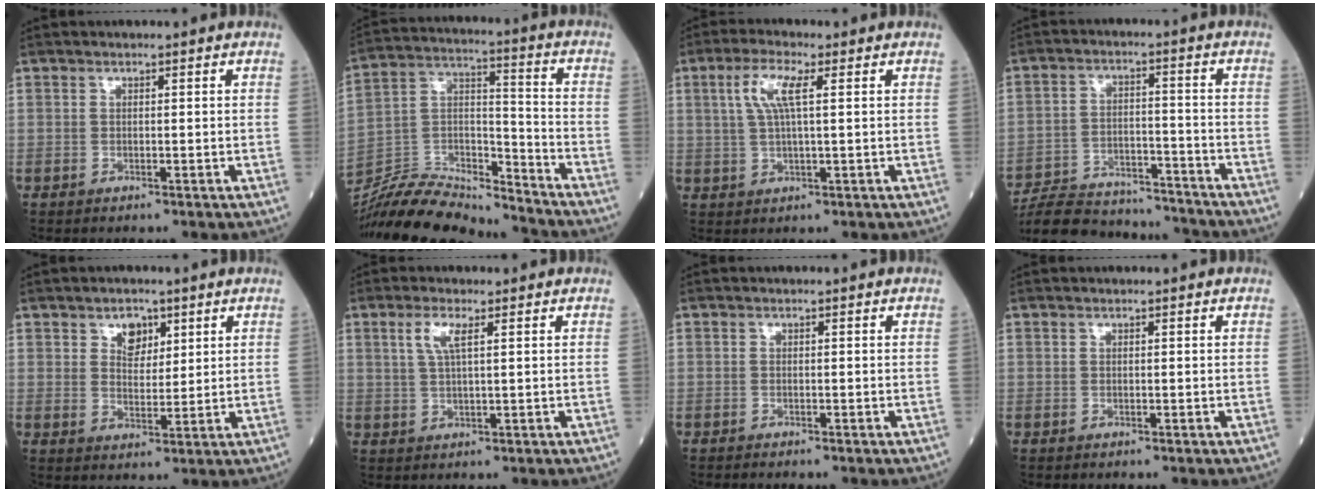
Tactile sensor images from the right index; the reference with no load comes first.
{"total": 17.5, "force": [-16.9, 2.2, 4.2], "torque": [-0.076, 0.031, -0.293]}
{"total": 5.6, "force": [1.9, 1.0, 5.2], "torque": [-0.116, 0.011, 0.041]}
{"total": 18.4, "force": [-17.4, 3.7, 4.8], "torque": [-0.112, 0.004, -0.257]}
{"total": 4.2, "force": [2.4, 2.6, 2.3], "torque": [-0.036, 0.003, 0.045]}
{"total": 3.6, "force": [1.6, 0.6, 3.1], "torque": [-0.071, 0.004, 0.035]}
{"total": 0.7, "force": [-0.6, 0.1, 0.3], "torque": [-0.007, -0.001, -0.007]}
{"total": 0.0}